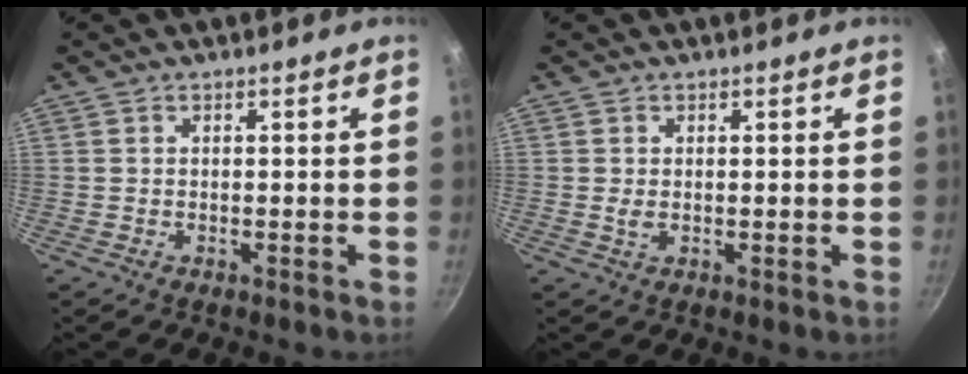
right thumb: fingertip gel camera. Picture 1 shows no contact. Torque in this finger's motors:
{"motor_torque": [1.59, 1.39, -0.21, -0.04, 0.03]}